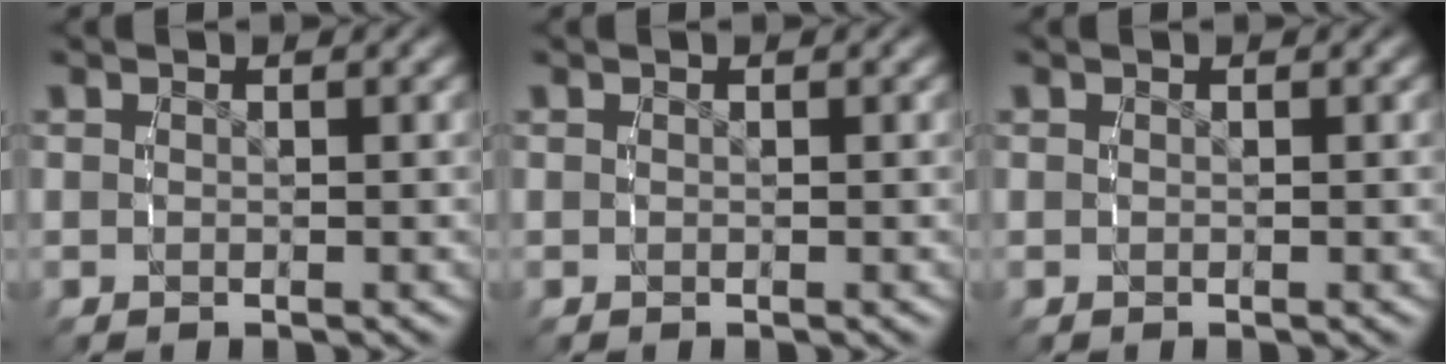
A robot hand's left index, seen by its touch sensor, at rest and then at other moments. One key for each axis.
{"total": 0.0}
{"total": 0.0}